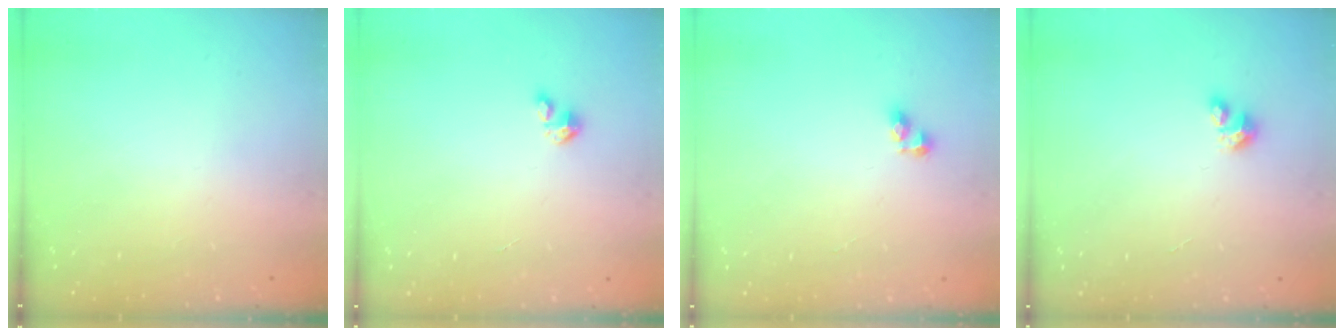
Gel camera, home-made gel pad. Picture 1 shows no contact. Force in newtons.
{"total": 1.2, "press": 1.2, "slide": 0.2}
{"total": 4.8, "press": 4.7, "slide": 0.3}
{"total": 3.5, "press": 3.4, "slide": 0.3}